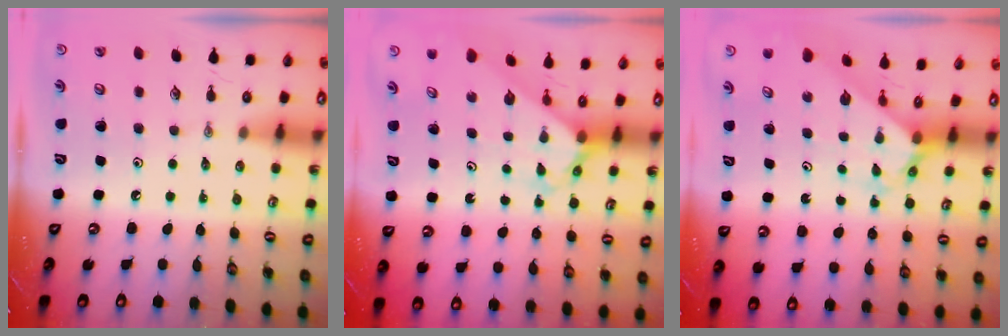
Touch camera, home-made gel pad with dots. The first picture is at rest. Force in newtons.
{"total": 2.7, "press": 2.7, "slide": 0.2}
{"total": 2.3, "press": 2.3, "slide": 0.2}